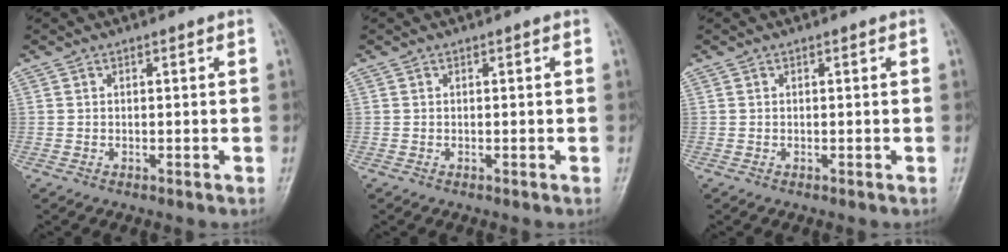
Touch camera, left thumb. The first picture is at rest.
{"total": 0.0}
{"total": 0.0}